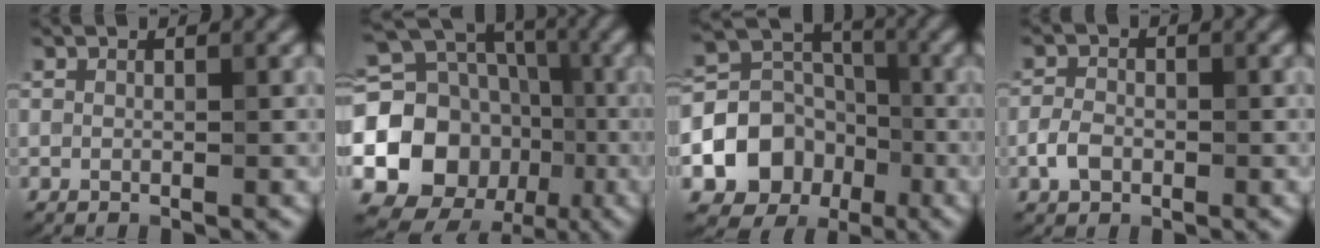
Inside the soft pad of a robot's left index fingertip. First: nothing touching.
{"total": 14.3, "force": [-2.1, 12.3, 6.9], "torque": [-0.142, -0.015, -0.056]}
{"total": 7.7, "force": [-2.9, 6.4, 3.2], "torque": [-0.044, -0.002, -0.059]}
{"total": 2.2, "force": [-0.9, 1.5, 1.2], "torque": [-0.023, 0.002, -0.024]}